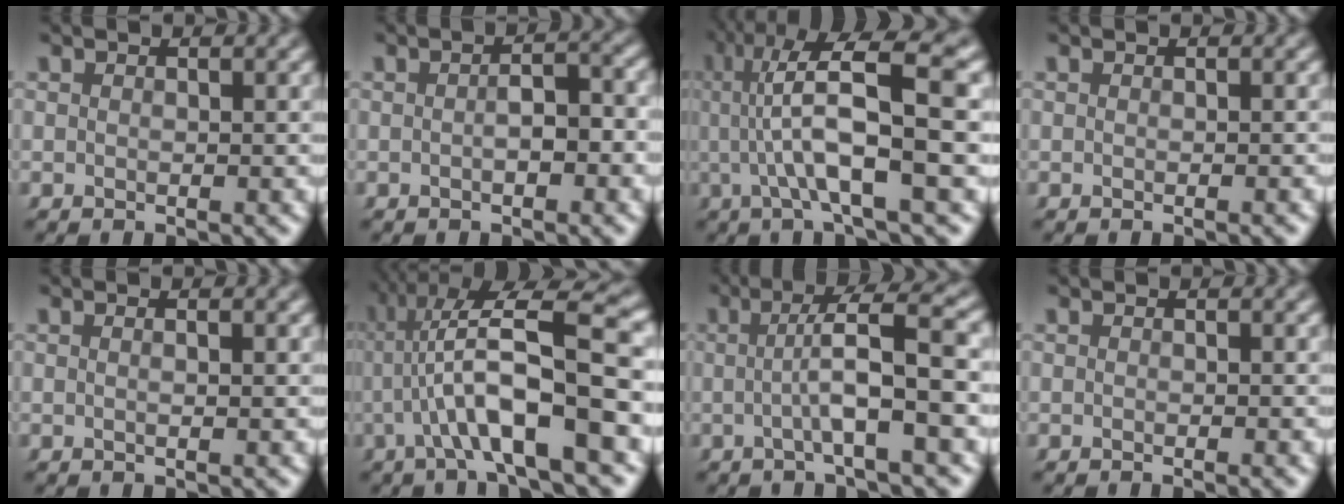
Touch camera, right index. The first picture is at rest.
{"total": 2.4, "force": [-0.6, 1.2, 2.0], "torque": [-0.024, -0.001, -0.010]}
{"total": 9.5, "force": [2.1, 2.6, 8.9], "torque": [-0.142, 0.021, 0.023]}
{"total": 0.0}
{"total": 0.6, "force": [-0.1, -0.1, 0.6], "torque": [-0.009, 0.002, -0.004]}
{"total": 11.2, "force": [0.5, 4.2, 10.3], "torque": [-0.162, 0.019, 0.005]}
{"total": 5.2, "force": [0.0, 0.4, 5.2], "torque": [-0.071, 0.019, -0.005]}
{"total": 0.6, "force": [-0.4, -0.2, 0.4], "torque": [-0.003, 0.004, -0.009]}